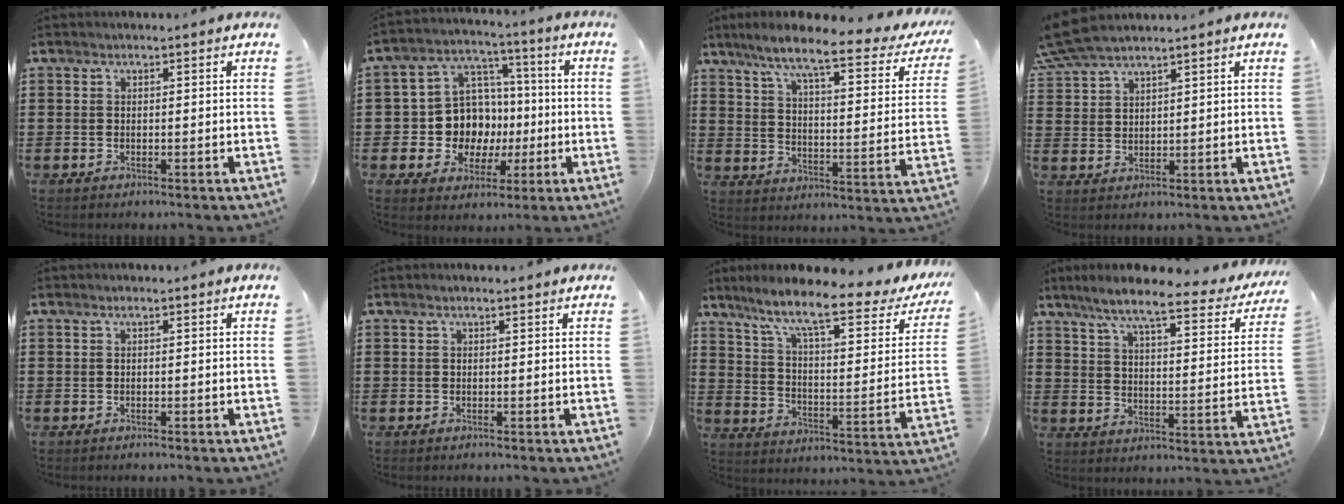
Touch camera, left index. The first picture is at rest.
{"total": 10.2, "force": [-0.7, 9.6, 3.5], "torque": [-0.104, 0.007, -0.004]}
{"total": 8.5, "force": [6.6, 0.0, 5.4], "torque": [-0.122, -0.045, 0.100]}
{"total": 5.0, "force": [4.5, 0.7, 2.0], "torque": [-0.055, -0.005, 0.083]}
{"total": 0.5, "force": [0.1, 0.0, 0.5], "torque": [-0.008, -0.002, 0.003]}
{"total": 0.7, "force": [0.5, 0.0, 0.5], "torque": [-0.011, 0.000, 0.009]}
{"total": 10.8, "force": [7.9, 1.2, 7.3], "torque": [-0.152, -0.053, 0.124]}
{"total": 7.9, "force": [6.4, 0.1, 4.6], "torque": [-0.107, -0.042, 0.102]}